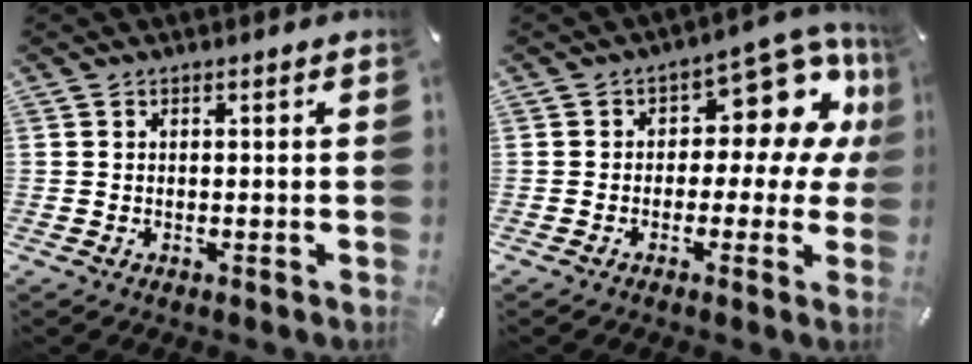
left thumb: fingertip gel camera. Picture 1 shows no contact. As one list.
[{"total": 12.3, "force": [5.0, 7.2, 8.5], "torque": [-0.100, -0.043, 0.083]}]